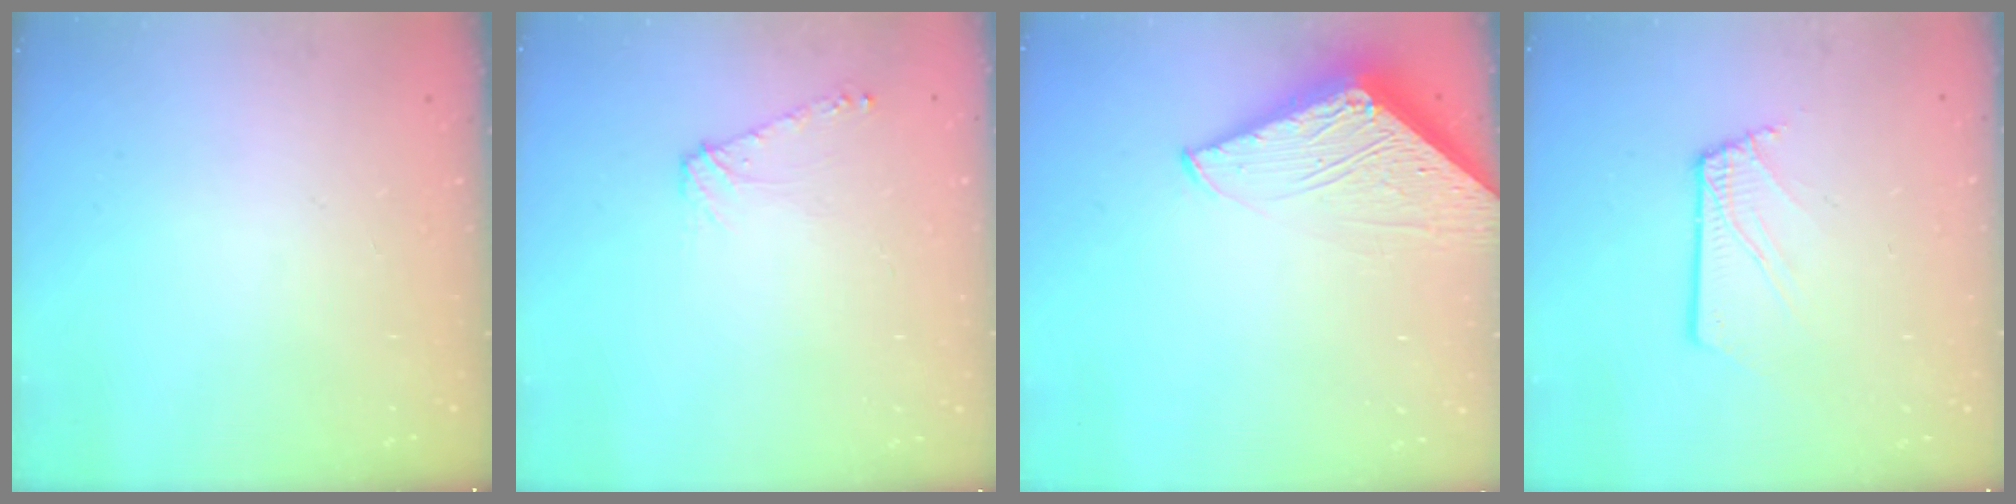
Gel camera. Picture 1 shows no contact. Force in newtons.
{"total": 7.9, "press": 7.9, "slide": 0.9}
{"total": 5.3, "press": 5.3, "slide": 0.6}
{"total": 3.2, "press": 3.2, "slide": 0.4}